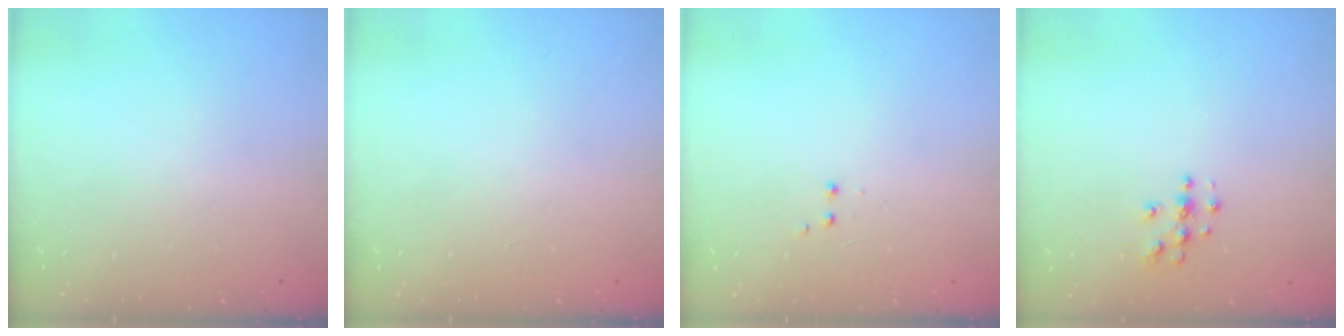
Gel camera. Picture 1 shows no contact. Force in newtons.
{"total": 0.0}
{"total": 1.9, "press": 1.8, "slide": 0.5}
{"total": 3.9, "press": 3.9, "slide": 0.3}